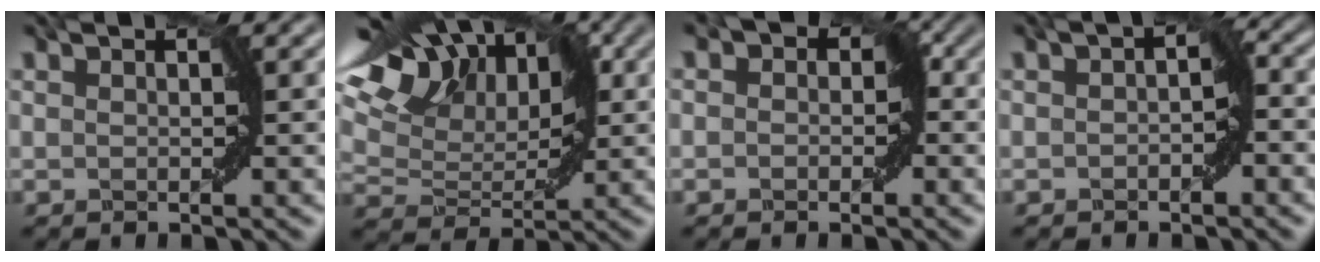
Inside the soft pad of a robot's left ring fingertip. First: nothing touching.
{"total": 13.4, "force": [7.1, 8.4, 7.7], "torque": [-0.145, 0.046, 0.103]}
{"total": 2.0, "force": [0.0, 1.7, 1.0], "torque": [0.012, 0.005, -0.008]}
{"total": 2.2, "force": [-0.3, 1.1, 1.9], "torque": [-0.016, 0.004, -0.007]}